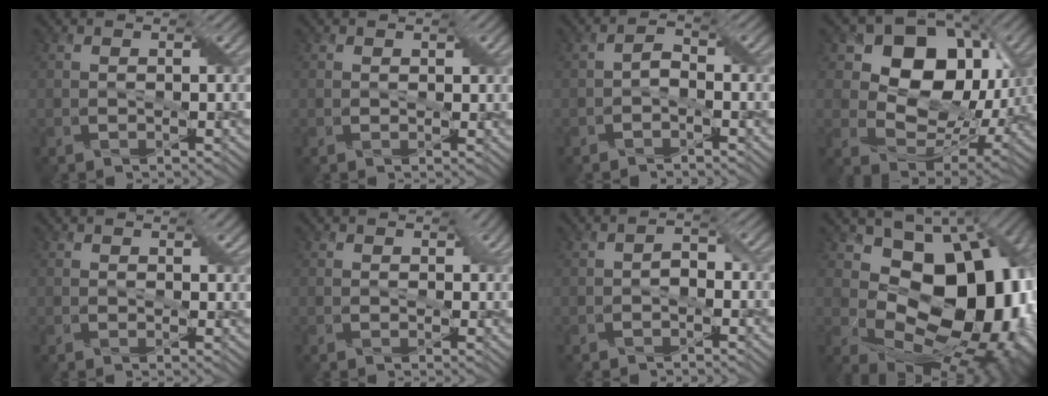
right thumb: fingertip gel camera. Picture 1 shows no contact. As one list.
[{"total": 0.8, "force": [0.5, 0.6, 0.1], "torque": [0.003, 0.004, 0.005]}, {"total": 1.5, "force": [-1.1, 0.6, 0.8], "torque": [-0.018, 0.010, -0.025]}, {"total": 15.4, "force": [5.0, 11.0, 9.5], "torque": [-0.170, 0.028, 0.098]}, {"total": 1.2, "force": [0.8, 0.7, 0.5], "torque": [-0.009, 0.000, 0.007]}, {"total": 2.2, "force": [0.8, 1.8, 1.1], "torque": [-0.010, 0.007, 0.003]}, {"total": 1.2, "force": [-0.7, 0.6, 0.8], "torque": [-0.012, 0.009, -0.014]}, {"total": 16.4, "force": [2.3, 10.9, 12.0], "torque": [-0.149, -0.023, 0.052]}]